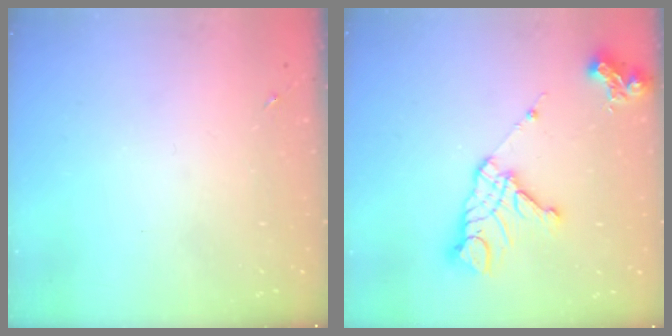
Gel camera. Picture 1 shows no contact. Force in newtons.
{"total": 14.9, "press": 14.8, "slide": 1.6}